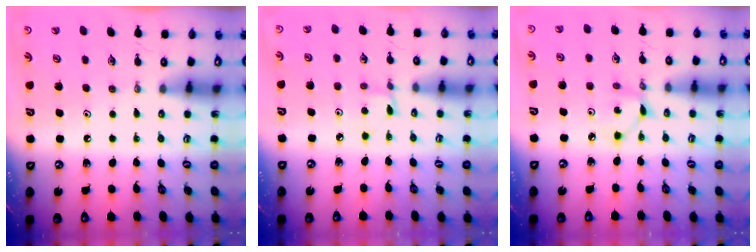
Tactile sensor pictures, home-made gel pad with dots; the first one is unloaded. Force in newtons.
{"total": 2.6, "press": 2.6, "slide": 0.4}
{"total": 2.6, "press": 2.6, "slide": 0.1}